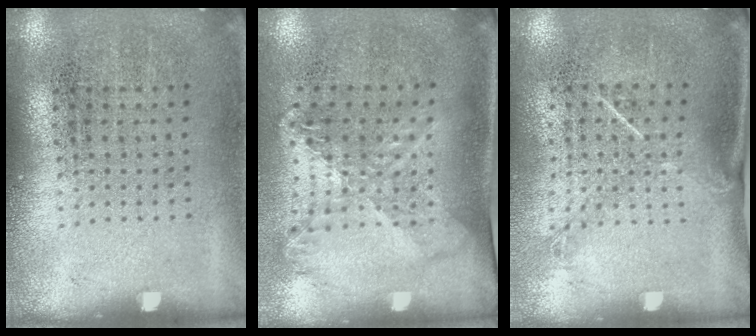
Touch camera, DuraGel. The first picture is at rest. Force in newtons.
{"total": 1.8, "press": 1.3, "slide": 1.2}
{"total": 1.5, "press": 1.0, "slide": 1.1}